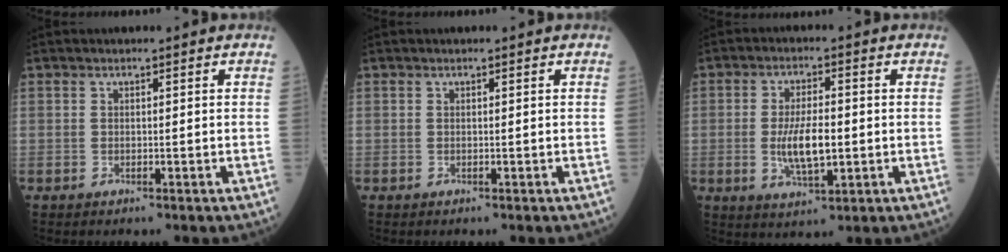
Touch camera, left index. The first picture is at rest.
{"total": 0.0}
{"total": 7.5, "force": [-0.7, 2.7, 7.0], "torque": [-0.141, -0.004, -0.008]}